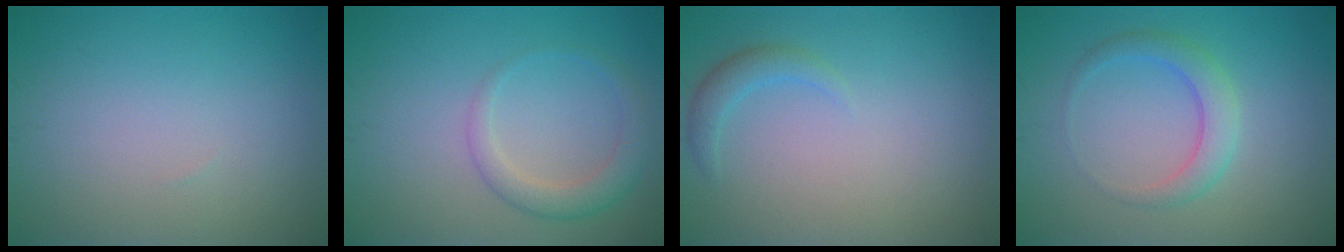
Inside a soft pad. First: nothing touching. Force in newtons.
{"total": 2.8, "press": 2.8, "slide": 0.2}
{"total": 1.6, "press": 1.6, "slide": 0.1}
{"total": 2.8, "press": 2.8, "slide": 0.1}